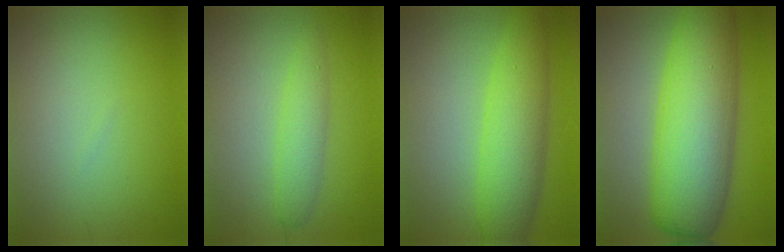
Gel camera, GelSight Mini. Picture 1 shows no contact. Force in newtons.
{"total": 2.4, "press": 2.4, "slide": 0.1}
{"total": 6.1, "press": 6.1, "slide": 0.1}
{"total": 11.8, "press": 11.8, "slide": 0.0}